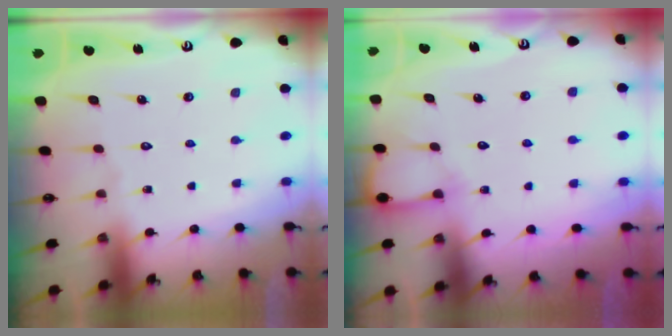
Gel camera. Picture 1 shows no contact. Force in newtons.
{"total": 4.2, "press": 4.2, "slide": 0.5}